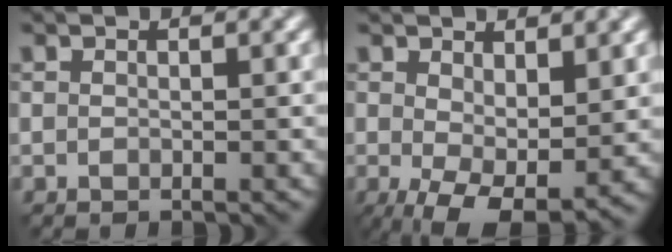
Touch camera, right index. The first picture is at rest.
{"total": 6.8, "force": [-0.8, 3.4, 5.9], "torque": [-0.116, -0.021, -0.001]}